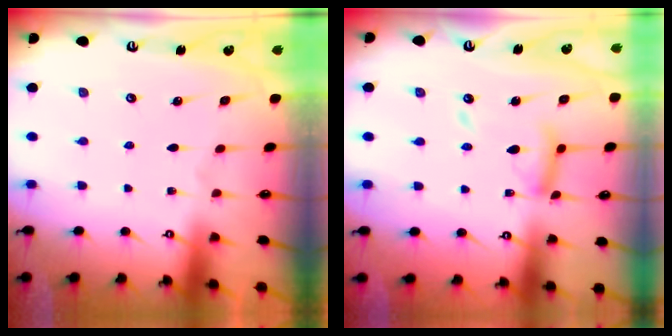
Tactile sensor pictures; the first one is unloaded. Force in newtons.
{"total": 12.9, "press": 12.9, "slide": 1.1}